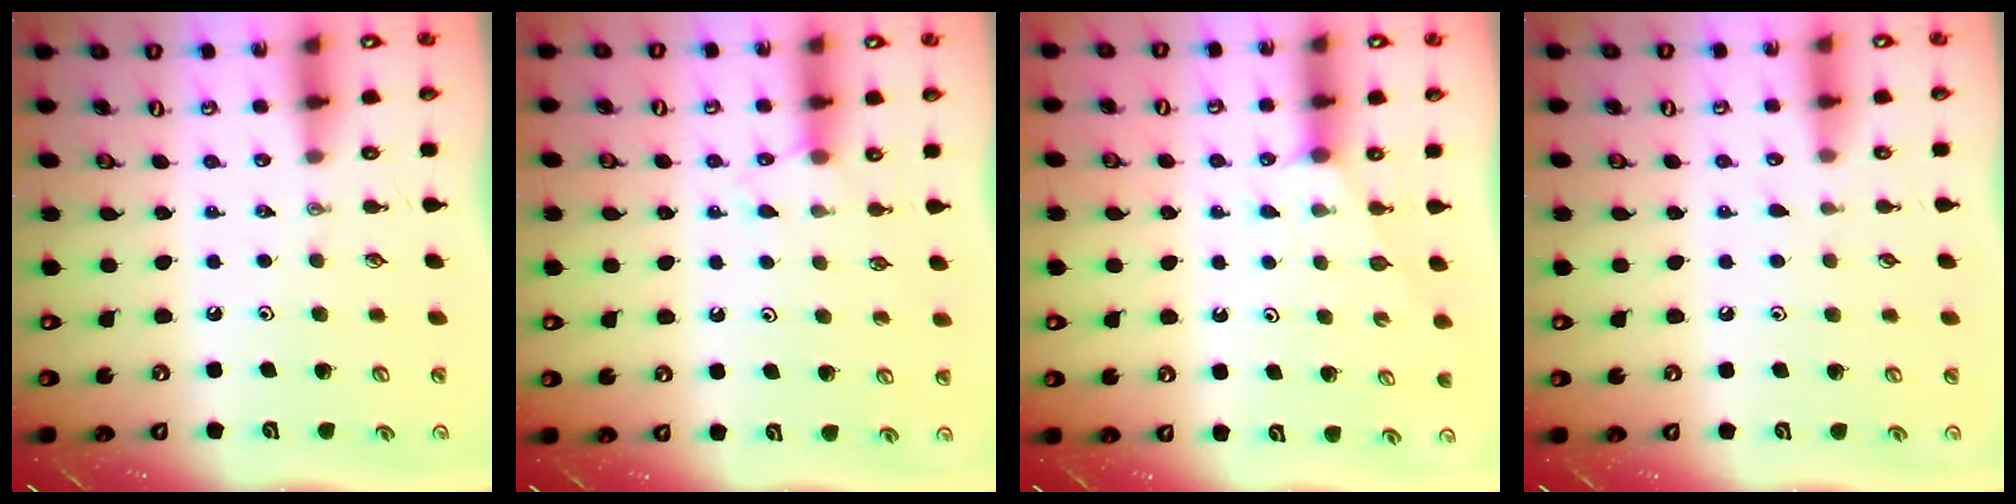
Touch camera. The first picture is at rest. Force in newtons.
{"total": 5.7, "press": 5.6, "slide": 0.7}
{"total": 2.4, "press": 2.4, "slide": 0.4}
{"total": 4.5, "press": 4.5, "slide": 0.4}